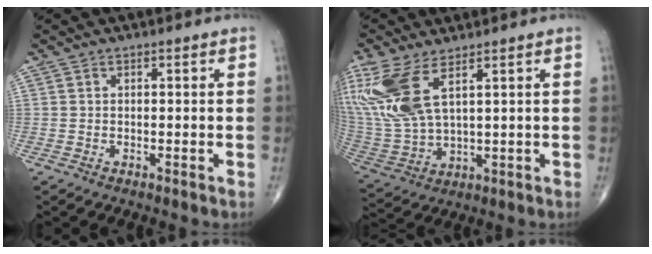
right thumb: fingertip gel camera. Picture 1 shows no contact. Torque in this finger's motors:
{"motor_torque": [-0.15, 0.81, 1.05, 1.00, 0.46]}